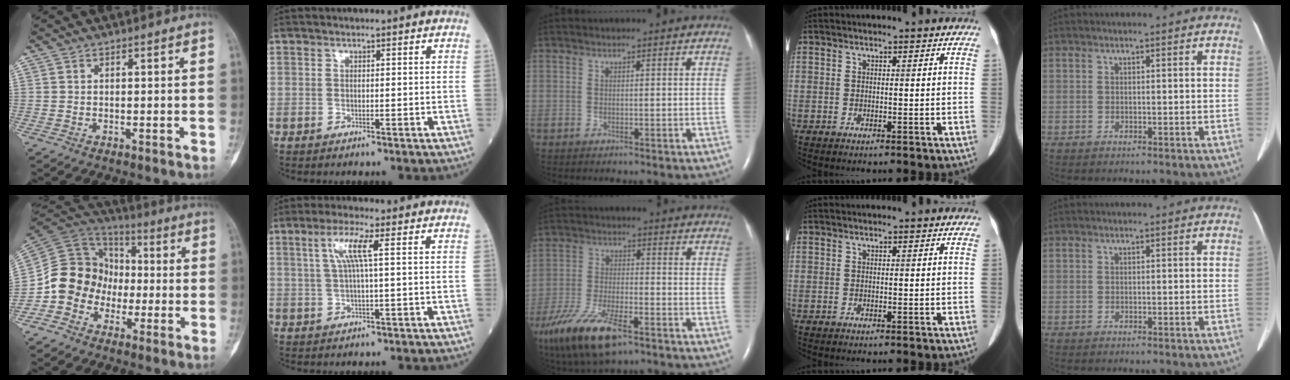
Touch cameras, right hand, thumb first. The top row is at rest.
{"thumb": {"total": 13.7, "force": [-3.9, 12.1, 5.2], "torque": [-0.058, 0.068, -0.080]}, "index": {"total": 5.0, "force": [1.4, -0.3, 4.8], "torque": [-0.103, 0.010, 0.031]}, "middle": {"total": 15.0, "force": [-9.5, 4.8, 10.5], "torque": [-0.234, -0.031, -0.174]}}